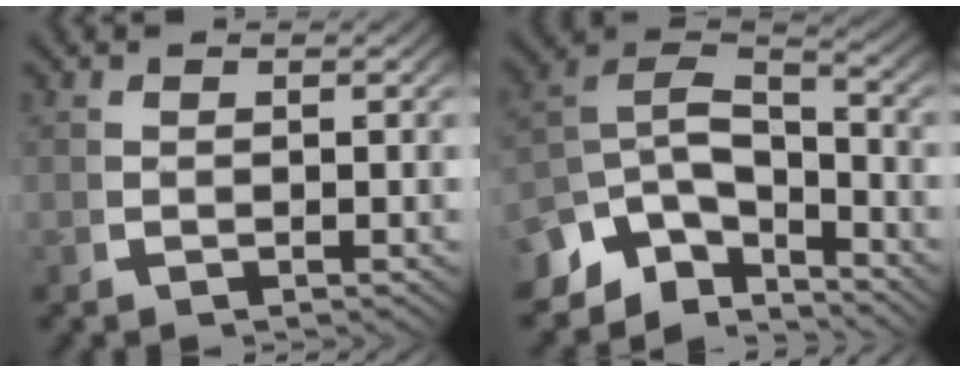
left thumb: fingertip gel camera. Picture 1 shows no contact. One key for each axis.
{"total": 10.6, "fx": -2.3, "fy": 8.0, "fz": 6.7, "tx": -0.150, "ty": -0.040, "tz": -0.037}